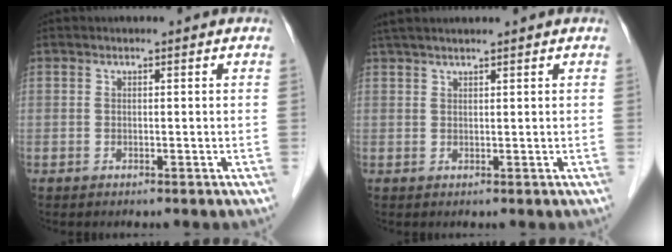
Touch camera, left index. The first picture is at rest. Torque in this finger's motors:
{"motor_torque": [1.09, -1.05, 0.20, 0.04]}